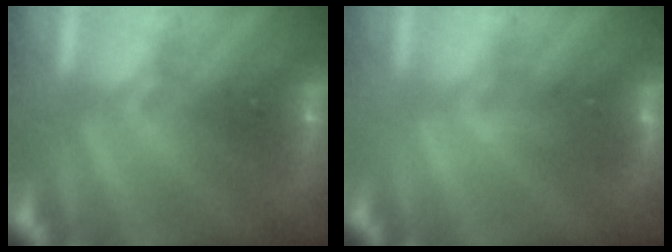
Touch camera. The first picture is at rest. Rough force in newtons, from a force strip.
{"total": 5.3}